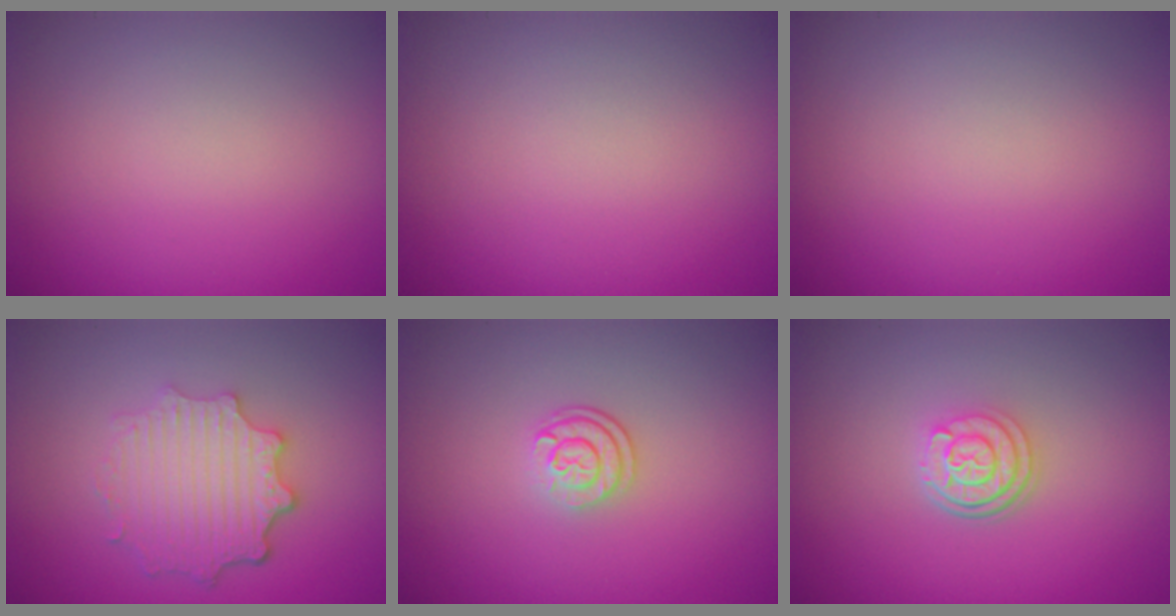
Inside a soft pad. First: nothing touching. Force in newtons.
{"total": 0.0}
{"total": 0.0}
{"total": 4.7, "press": 3.7, "slide": 2.9}
{"total": 2.6, "press": 1.9, "slide": 1.8}
{"total": 3.1, "press": 2.5, "slide": 1.9}